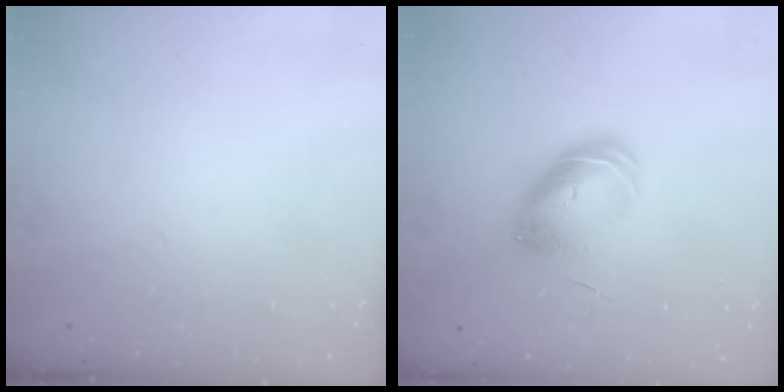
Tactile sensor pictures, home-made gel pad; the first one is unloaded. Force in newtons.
{"total": 9.2, "press": 9.2, "slide": 0.3}